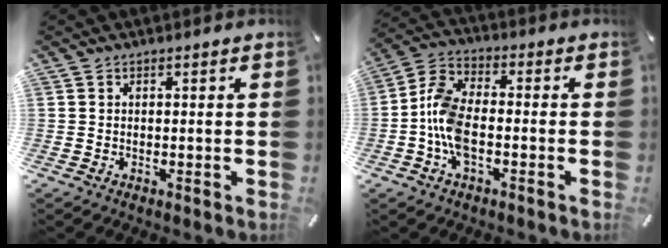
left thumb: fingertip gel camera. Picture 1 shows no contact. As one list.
[{"total": 9.1, "force": [-3.0, 4.9, 7.0], "torque": [-0.159, 0.004, -0.055]}]